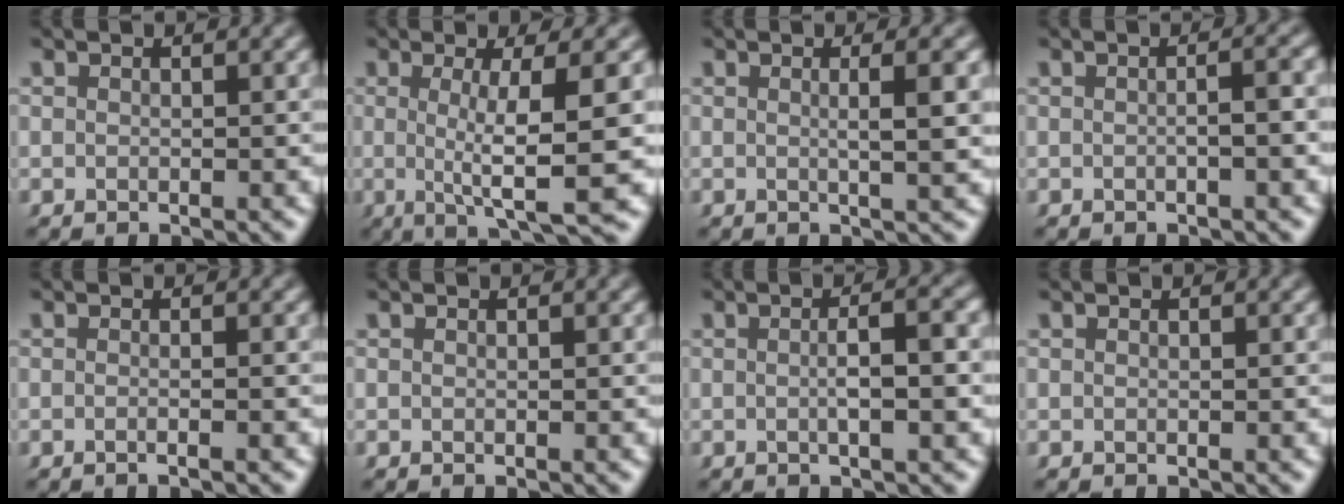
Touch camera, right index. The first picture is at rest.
{"total": 7.2, "force": [0.1, 0.7, 7.1], "torque": [-0.105, -0.006, 0.005]}
{"total": 2.0, "force": [0.5, -0.4, 1.8], "torque": [-0.030, -0.002, 0.008]}
{"total": 1.5, "force": [-0.2, 0.1, 1.5], "torque": [-0.017, 0.005, -0.005]}
{"total": 1.1, "force": [-0.8, -0.2, 0.7], "torque": [-0.009, 0.007, -0.019]}
{"total": 0.0}
{"total": 2.5, "force": [-0.3, 0.2, 2.4], "torque": [-0.036, 0.002, -0.007]}
{"total": 0.0}